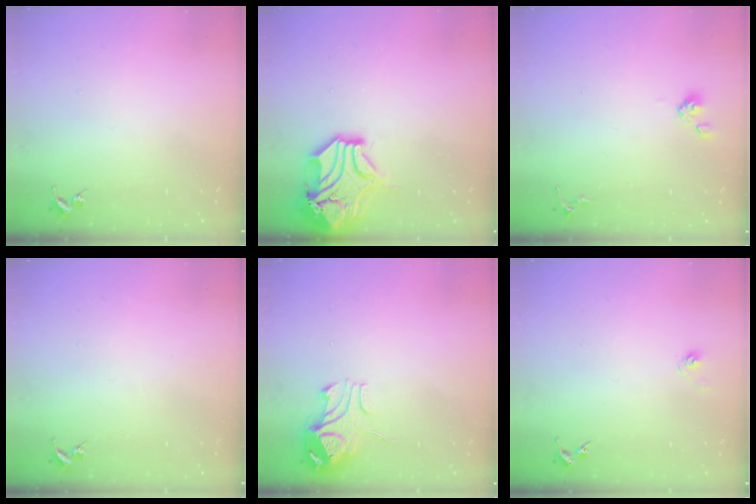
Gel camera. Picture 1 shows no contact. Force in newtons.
{"total": 15.9, "press": 15.7, "slide": 2.2}
{"total": 3.9, "press": 3.6, "slide": 1.5}
{"total": 0.0}
{"total": 9.8, "press": 9.8, "slide": 1.2}
{"total": 2.9, "press": 2.6, "slide": 1.4}